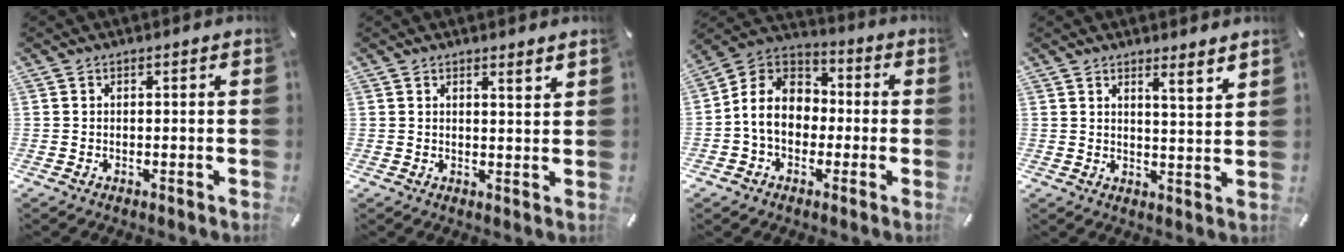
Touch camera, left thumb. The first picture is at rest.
{"total": 2.2, "force": [2.0, 0.1, 0.9], "torque": [-0.013, -0.016, 0.034]}
{"total": 10.7, "force": [-1.9, 9.3, 5.1], "torque": [-0.135, 0.022, -0.038]}
{"total": 4.4, "force": [3.8, -0.2, 2.3], "torque": [-0.029, -0.035, 0.060]}